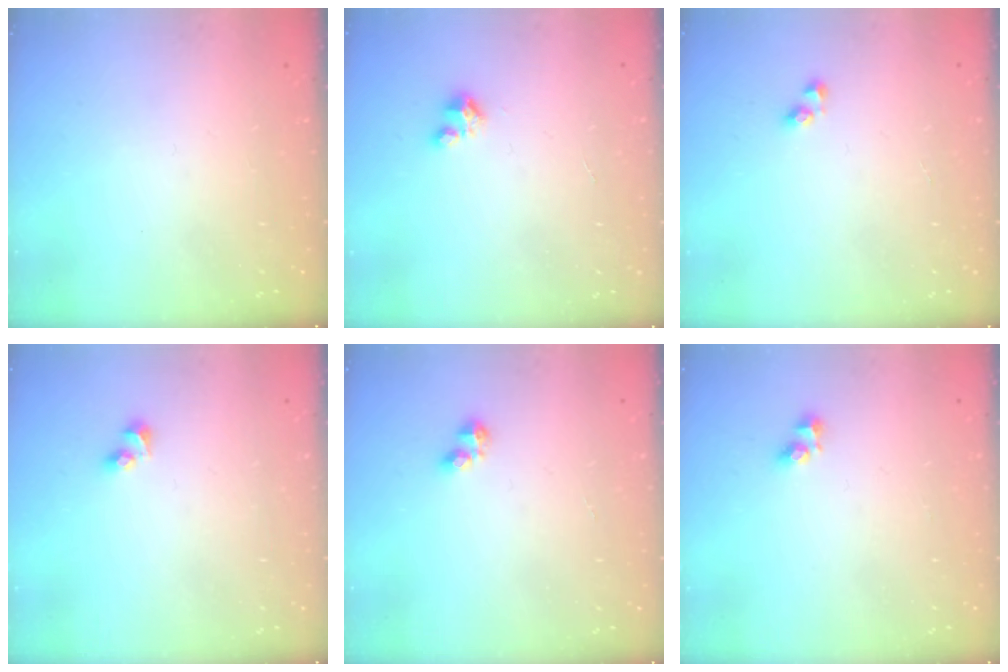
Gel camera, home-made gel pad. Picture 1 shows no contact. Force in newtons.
{"total": 2.4, "press": 2.4, "slide": 0.2}
{"total": 2.9, "press": 2.8, "slide": 0.3}
{"total": 2.1, "press": 1.7, "slide": 1.1}
{"total": 2.9, "press": 2.8, "slide": 0.5}
{"total": 2.4, "press": 2.4, "slide": 0.2}